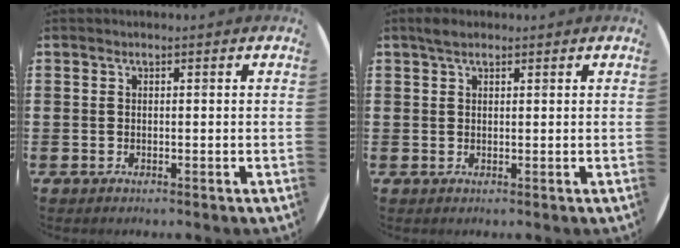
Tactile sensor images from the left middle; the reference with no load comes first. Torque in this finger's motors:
{"motor_torque": [0.28, -0.30, -0.15, -0.06]}